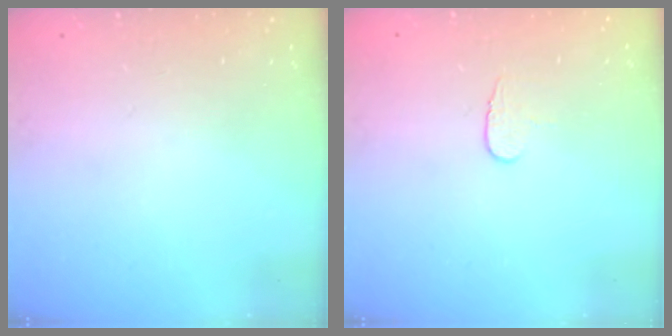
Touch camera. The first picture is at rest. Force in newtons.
{"total": 4.3, "press": 4.2, "slide": 0.4}